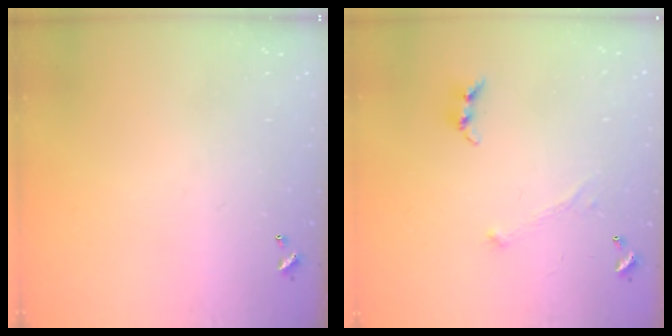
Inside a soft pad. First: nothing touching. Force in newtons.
{"total": 0.0}